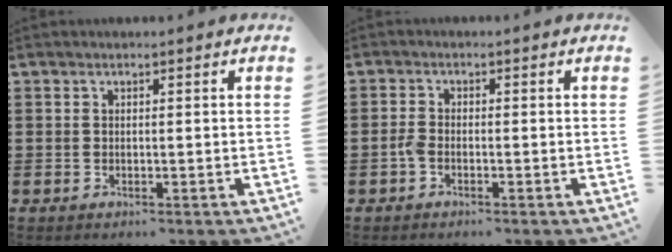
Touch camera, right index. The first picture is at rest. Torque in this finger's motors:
{"motor_torque": [1.81, -0.17, 0.28, 0.07]}